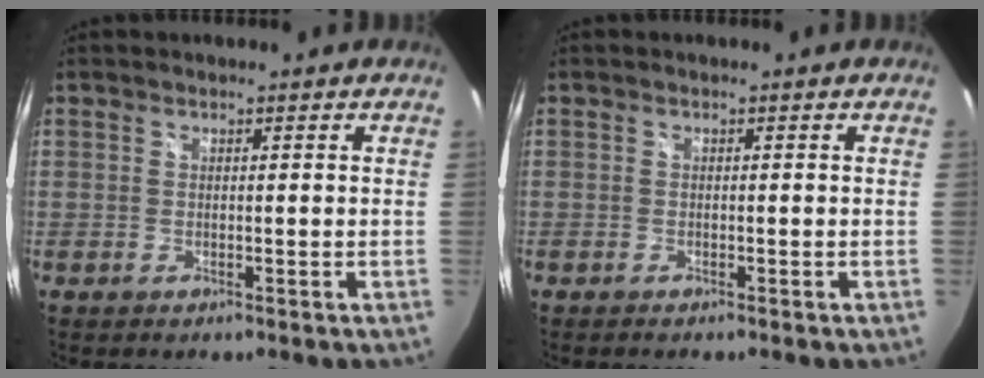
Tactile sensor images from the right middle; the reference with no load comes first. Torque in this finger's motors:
{"motor_torque": [-0.37, -0.04, -0.01, -0.01]}